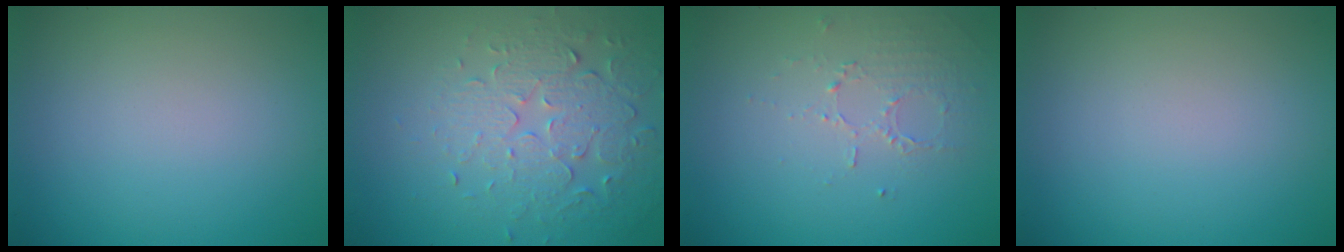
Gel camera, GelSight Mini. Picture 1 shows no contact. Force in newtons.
{"total": 5.3, "press": 3.7, "slide": 3.9}
{"total": 1.4, "press": 0.8, "slide": 1.2}
{"total": 0.0}